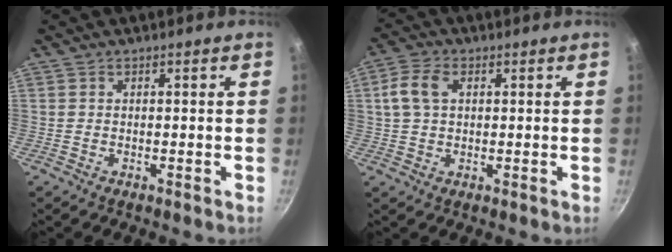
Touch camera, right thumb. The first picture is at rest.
{"total": 6.0, "force": [1.5, 4.0, 4.2], "torque": [-0.079, 0.013, 0.023]}